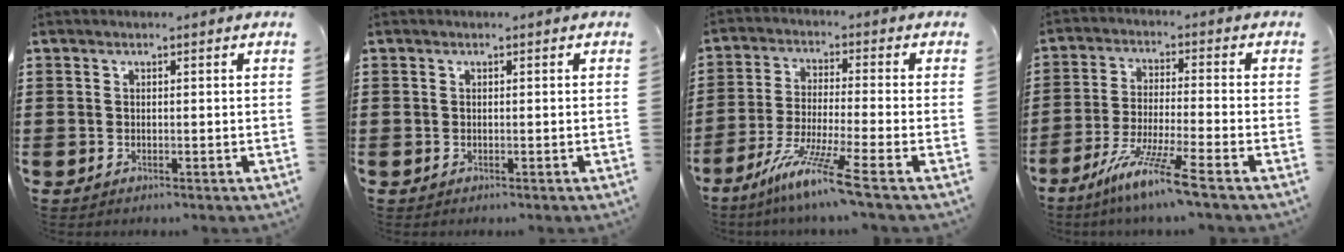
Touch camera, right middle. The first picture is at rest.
{"total": 0.0}
{"total": 8.8, "force": [-6.4, -0.6, 6.1], "torque": [-0.125, -0.017, -0.126]}
{"total": 8.7, "force": [-6.6, -0.5, 5.5], "torque": [-0.115, -0.017, -0.131]}